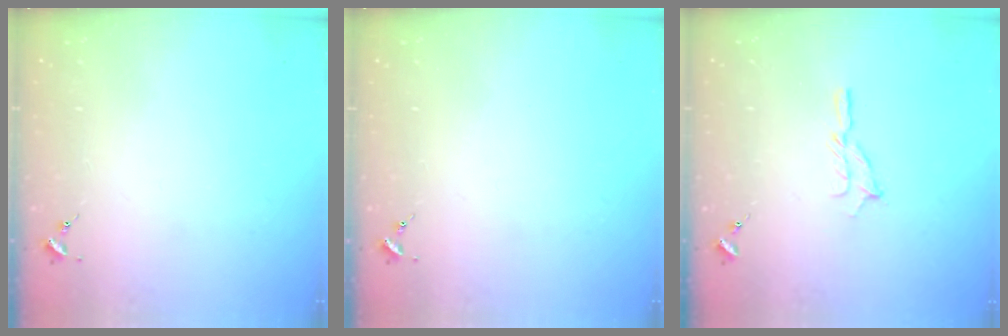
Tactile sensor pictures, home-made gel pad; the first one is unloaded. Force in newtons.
{"total": 0.0}
{"total": 5.6, "press": 5.6, "slide": 0.5}